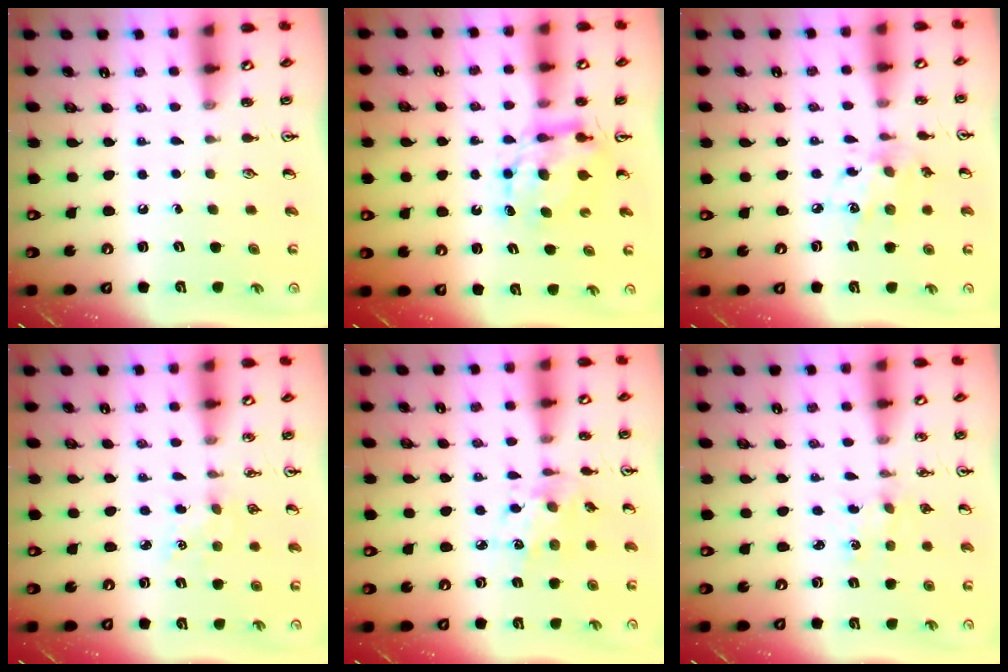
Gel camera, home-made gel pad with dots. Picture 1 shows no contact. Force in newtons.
{"total": 7.7, "press": 7.6, "slide": 0.6}
{"total": 9.0, "press": 9.0, "slide": 0.6}
{"total": 5.0, "press": 5.0, "slide": 0.6}
{"total": 7.6, "press": 7.6, "slide": 0.5}
{"total": 0.0}